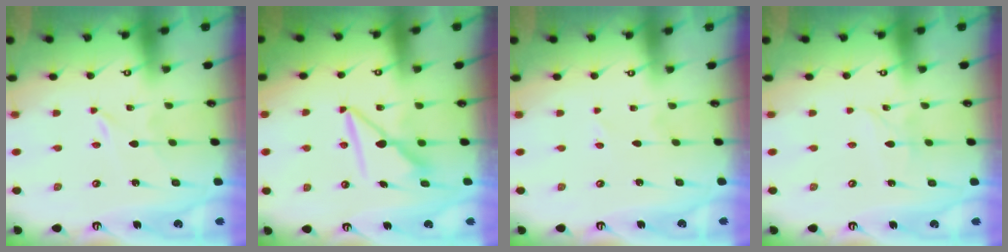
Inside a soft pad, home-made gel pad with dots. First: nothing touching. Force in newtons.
{"total": 8.4, "press": 8.3, "slide": 0.6}
{"total": 2.5, "press": 2.5, "slide": 0.2}
{"total": 3.0, "press": 3.0, "slide": 0.3}